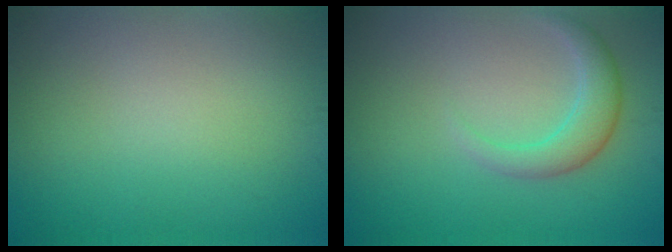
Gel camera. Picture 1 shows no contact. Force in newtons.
{"total": 2.8, "press": 2.8, "slide": 0.2}